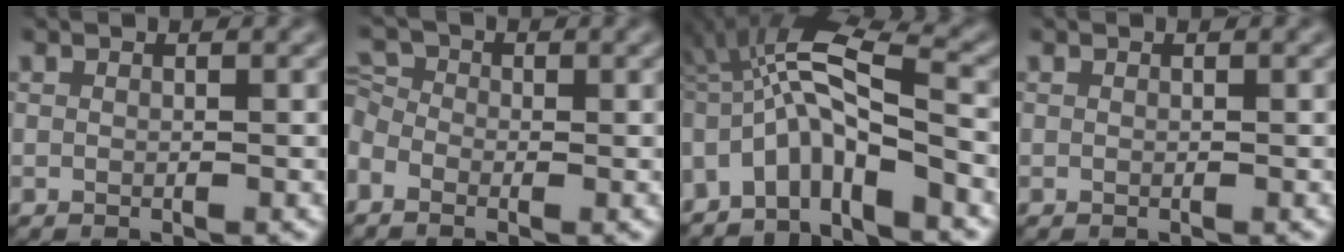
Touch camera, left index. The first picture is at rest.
{"total": 3.5, "force": [-1.4, 2.8, 1.7], "torque": [-0.039, 0.014, -0.029]}
{"total": 7.6, "force": [-3.0, 2.3, 6.6], "torque": [-0.119, 0.016, -0.069]}
{"total": 0.0}